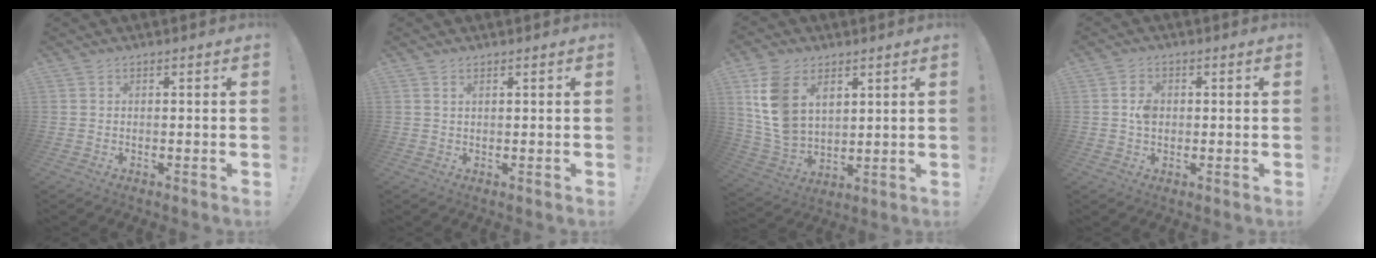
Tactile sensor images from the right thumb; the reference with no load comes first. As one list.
[{"total": 0.8, "force": [0.5, 0.4, 0.5], "torque": [-0.009, 0.000, 0.011]}, {"total": 13.7, "force": [5.9, 9.5, 8.0], "torque": [-0.164, -0.027, 0.117]}, {"total": 4.0, "force": [0.0, 2.9, 2.6], "torque": [-0.039, 0.005, 0.000]}]